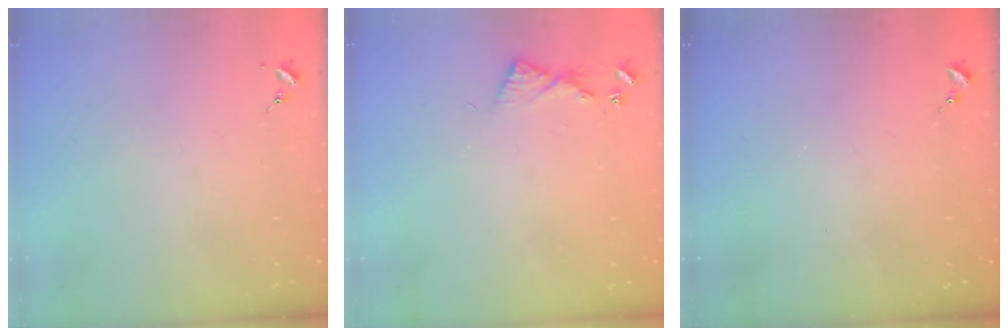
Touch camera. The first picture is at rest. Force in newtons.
{"total": 6.1, "press": 6.1, "slide": 0.6}
{"total": 0.0}